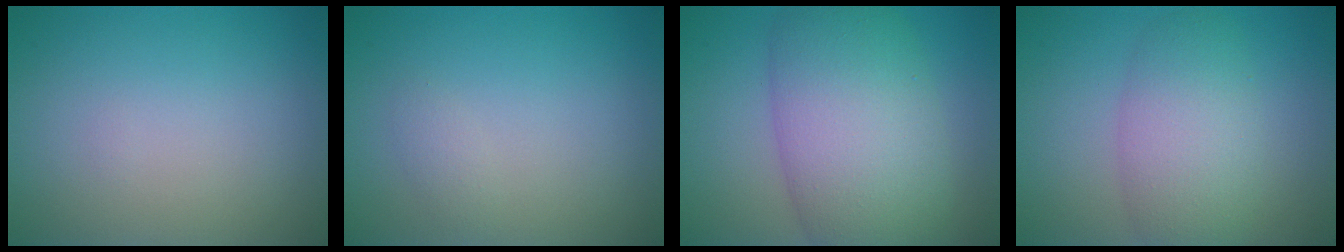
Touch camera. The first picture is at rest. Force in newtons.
{"total": 0.8, "press": 0.8, "slide": 0.0}
{"total": 10.4, "press": 10.3, "slide": 0.4}
{"total": 5.3, "press": 5.3, "slide": 0.3}